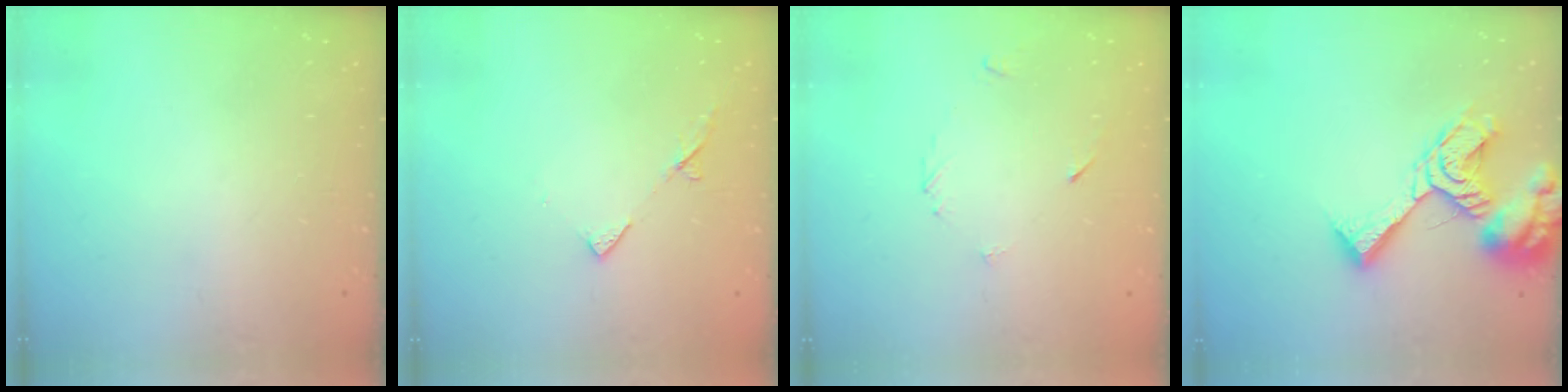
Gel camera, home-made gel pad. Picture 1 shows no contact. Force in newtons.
{"total": 7.5, "press": 7.4, "slide": 0.8}
{"total": 3.8, "press": 3.8, "slide": 0.4}
{"total": 15.9, "press": 15.8, "slide": 1.7}